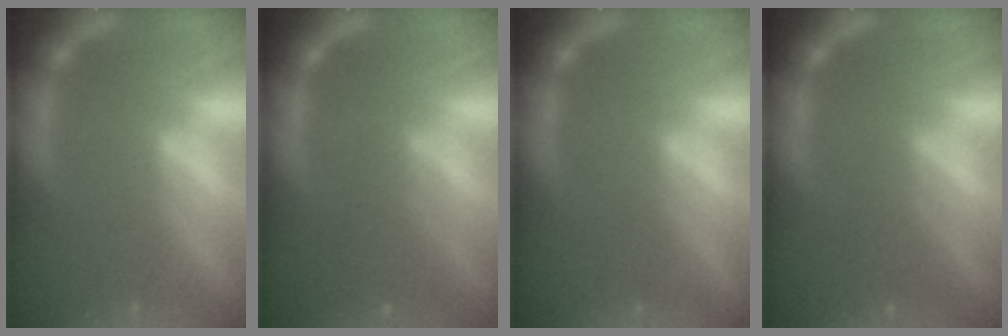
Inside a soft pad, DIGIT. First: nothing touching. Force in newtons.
{"total": 3.0}
{"total": 1.0}
{"total": 2.5}